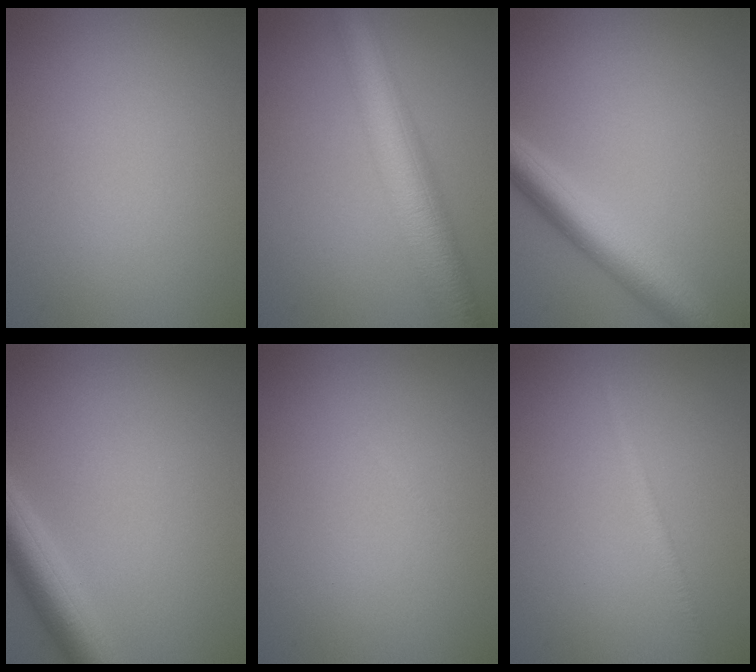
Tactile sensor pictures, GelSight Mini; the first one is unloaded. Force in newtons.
{"total": 7.4, "press": 7.4, "slide": 0.2}
{"total": 5.2, "press": 5.2, "slide": 0.2}
{"total": 4.5, "press": 4.5, "slide": 0.3}
{"total": 0.0}
{"total": 1.2, "press": 1.2, "slide": 0.1}